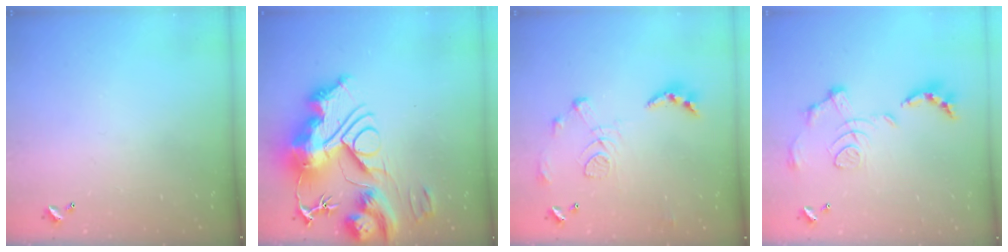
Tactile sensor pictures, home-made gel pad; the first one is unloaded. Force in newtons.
{"total": 0.5, "press": 0.5, "slide": 0.0}
{"total": 11.4, "press": 11.3, "slide": 1.0}
{"total": 1.5, "press": 0.8, "slide": 1.3}